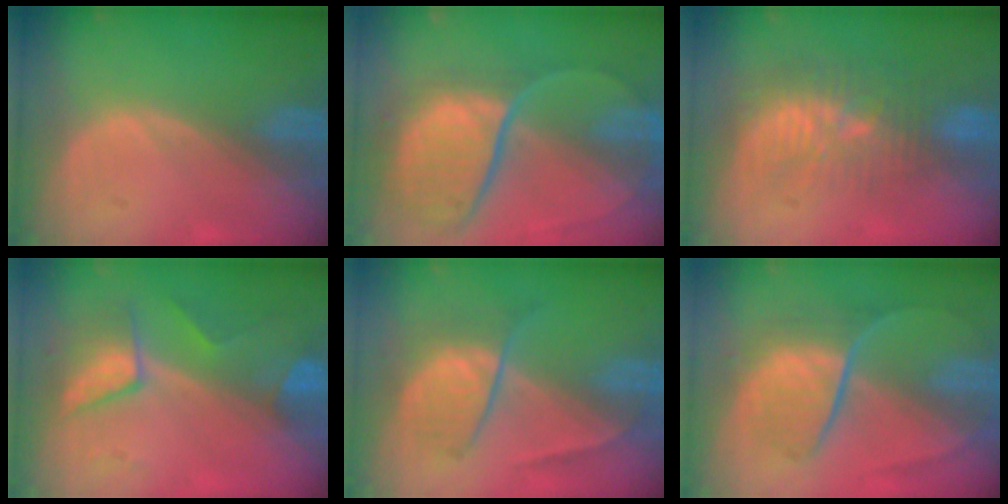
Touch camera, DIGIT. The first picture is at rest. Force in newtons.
{"total": 11.8, "press": 9.8, "slide": 6.6}
{"total": 9.7, "press": 8.9, "slide": 3.8}
{"total": 7.4, "press": 6.7, "slide": 3.3}
{"total": 6.5, "press": 6.2, "slide": 1.9}
{"total": 9.1, "press": 7.5, "slide": 5.2}